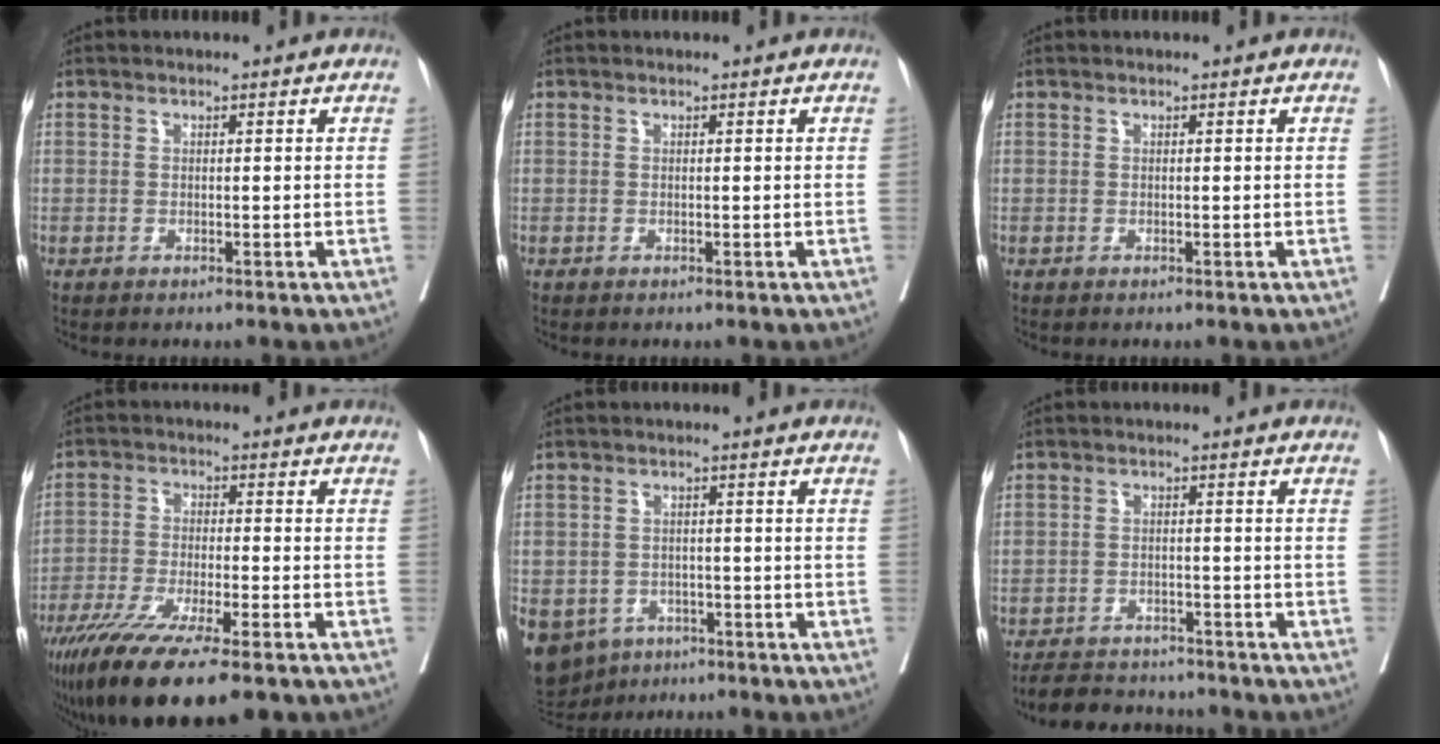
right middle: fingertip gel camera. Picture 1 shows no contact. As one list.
[{"total": 0.0}, {"total": 0.0}, {"total": 16.1, "force": [-11.5, 2.3, 11.1], "torque": [-0.188, -0.047, -0.187]}, {"total": 12.4, "force": [-6.8, 9.5, 4.1], "torque": [-0.123, -0.006, -0.088]}, {"total": 7.5, "force": [-7.1, 2.1, 1.4], "torque": [-0.020, 0.000, -0.103]}]